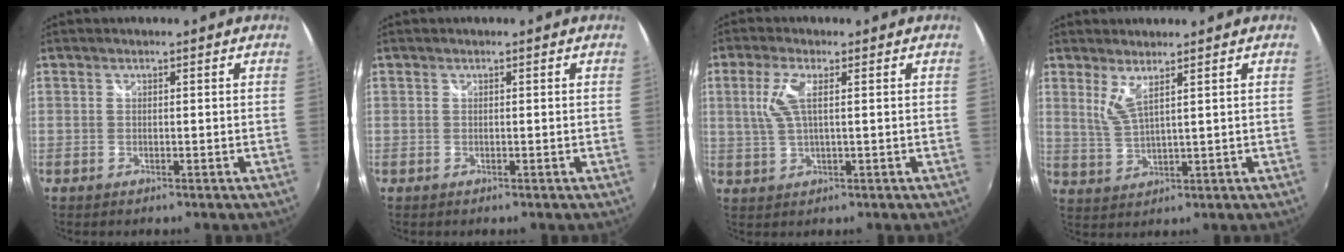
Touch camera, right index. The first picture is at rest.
{"total": 0.0}
{"total": 5.3, "force": [1.2, 1.3, 5.0], "torque": [-0.111, 0.004, 0.027]}
{"total": 3.9, "force": [2.4, 0.4, 3.0], "torque": [-0.066, -0.010, 0.049]}